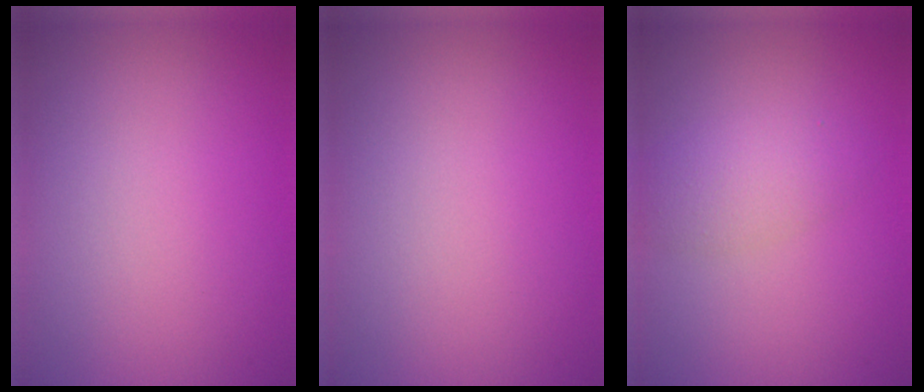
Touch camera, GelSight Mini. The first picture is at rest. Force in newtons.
{"total": 0.0}
{"total": 1.9, "press": 1.9, "slide": 0.1}